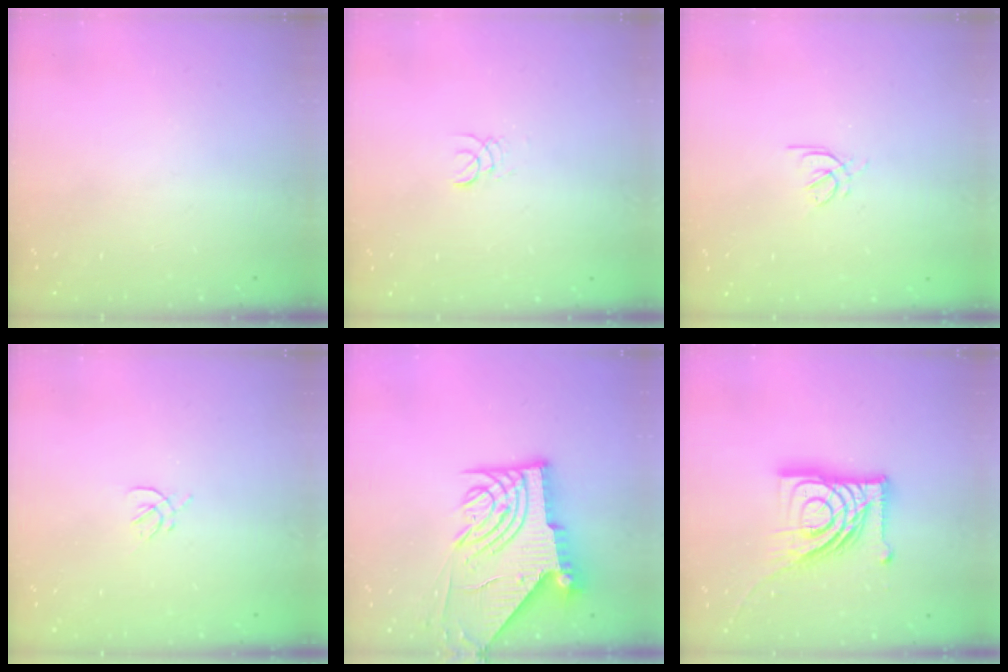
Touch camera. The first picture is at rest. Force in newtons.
{"total": 1.6, "press": 1.6, "slide": 0.3}
{"total": 1.5, "press": 1.4, "slide": 0.5}
{"total": 1.7, "press": 1.6, "slide": 0.6}
{"total": 14.8, "press": 14.7, "slide": 1.8}
{"total": 20.5, "press": 20.4, "slide": 2.4}